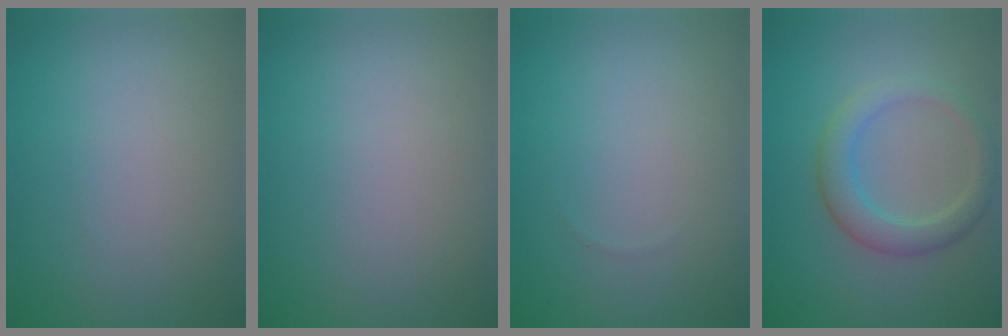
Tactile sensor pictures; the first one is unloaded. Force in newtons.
{"total": 0.0}
{"total": 0.0}
{"total": 3.2, "press": 3.2, "slide": 0.3}